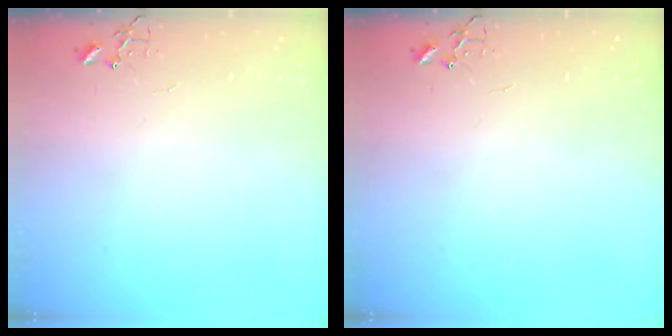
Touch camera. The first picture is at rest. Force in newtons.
{"total": 0.0}